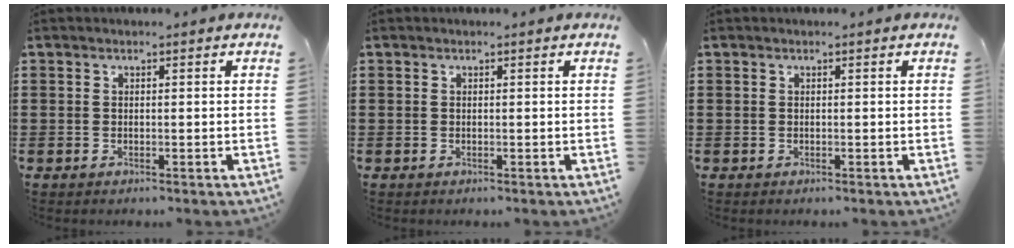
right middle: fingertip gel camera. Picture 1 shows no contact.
{"total": 0.0}
{"total": 0.0}